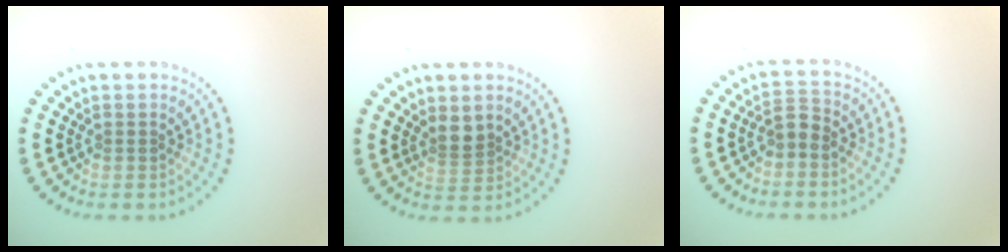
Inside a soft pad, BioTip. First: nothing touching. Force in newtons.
{"total": 1.9, "press": 1.6, "slide": 1.0}
{"total": 1.6, "press": 1.4, "slide": 0.9}